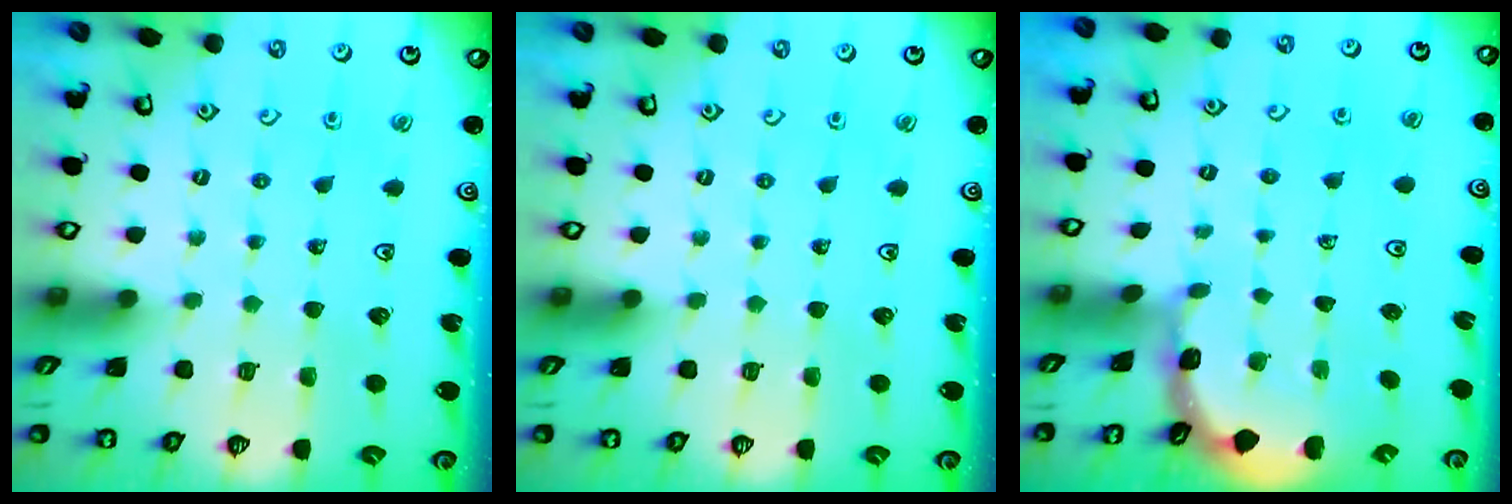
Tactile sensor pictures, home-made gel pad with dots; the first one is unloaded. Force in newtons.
{"total": 0.0}
{"total": 1.1, "press": 1.1, "slide": 0.1}